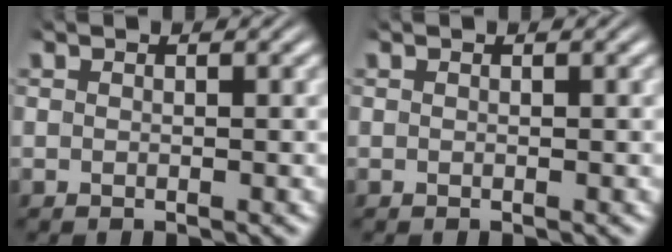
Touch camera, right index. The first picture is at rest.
{"total": 0.0}